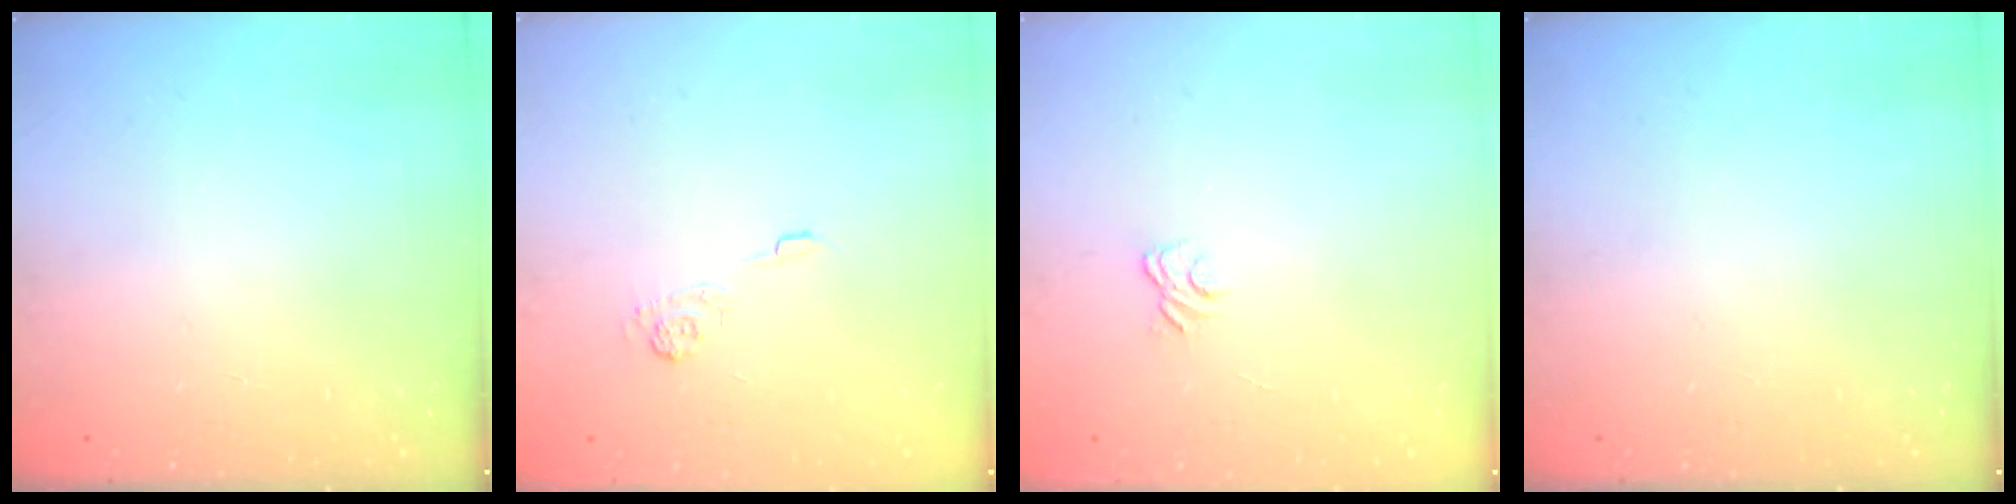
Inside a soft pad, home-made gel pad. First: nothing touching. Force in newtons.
{"total": 3.9, "press": 3.6, "slide": 1.4}
{"total": 2.9, "press": 2.6, "slide": 1.3}
{"total": 0.0}